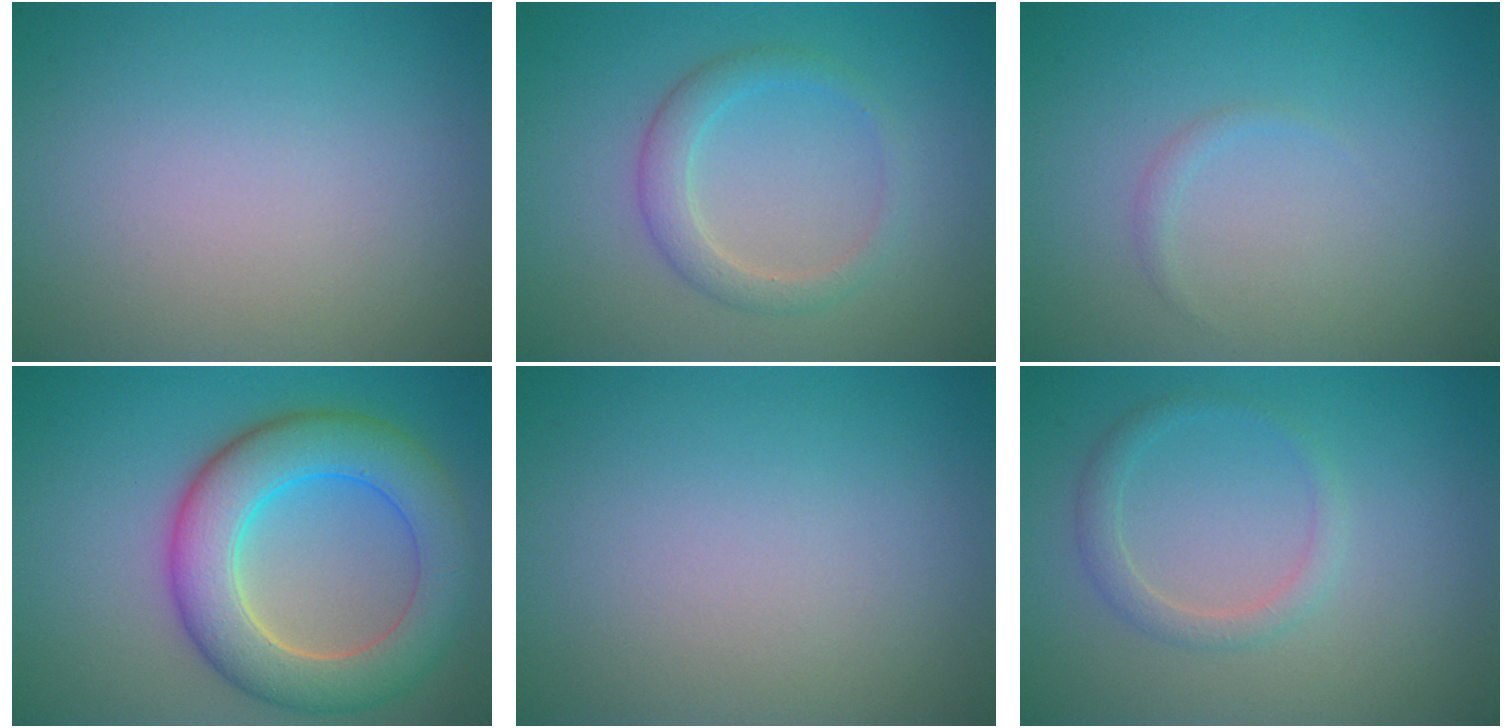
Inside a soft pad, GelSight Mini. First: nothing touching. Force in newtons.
{"total": 2.6, "press": 2.6, "slide": 0.2}
{"total": 0.6, "press": 0.6, "slide": 0.1}
{"total": 8.3, "press": 8.3, "slide": 0.4}
{"total": 0.0}
{"total": 1.8, "press": 1.8, "slide": 0.1}